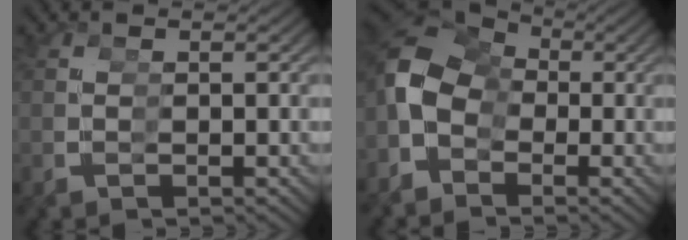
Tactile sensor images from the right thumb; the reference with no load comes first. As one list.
[{"total": 11.7, "force": [-0.2, 9.4, 7.0], "torque": [-0.123, -0.010, -0.013]}]